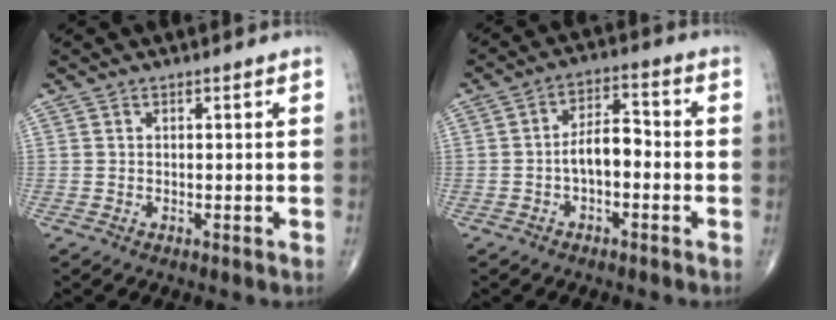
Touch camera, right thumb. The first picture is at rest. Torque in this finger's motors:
{"motor_torque": [0.93, 1.27, 0.64, -0.19, 0.05]}